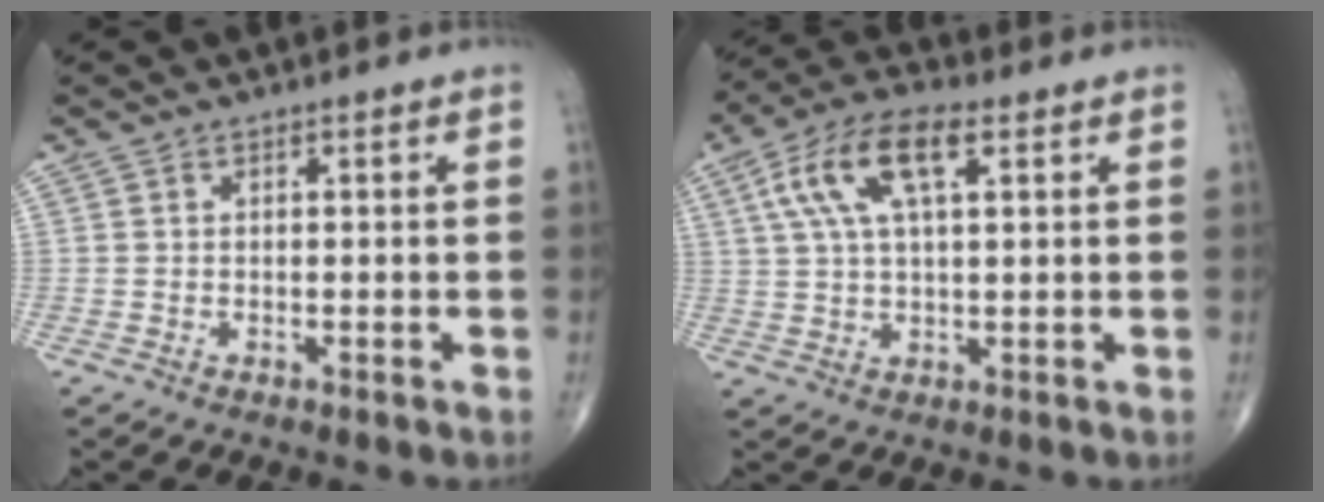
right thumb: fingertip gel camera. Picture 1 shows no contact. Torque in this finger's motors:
{"motor_torque": [0.21, 0.23, 0.92, 0.68, 0.14]}